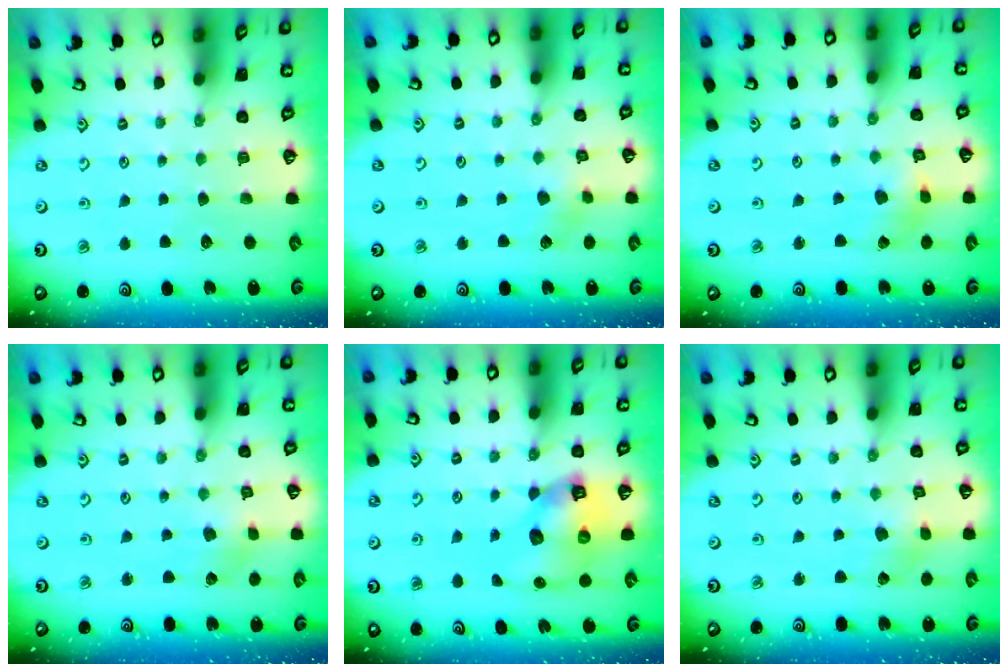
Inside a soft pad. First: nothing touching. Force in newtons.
{"total": 3.4, "press": 3.4, "slide": 0.4}
{"total": 3.1, "press": 3.0, "slide": 0.4}
{"total": 2.4, "press": 2.3, "slide": 0.5}
{"total": 10.7, "press": 10.6, "slide": 1.6}
{"total": 2.5, "press": 2.4, "slide": 0.4}